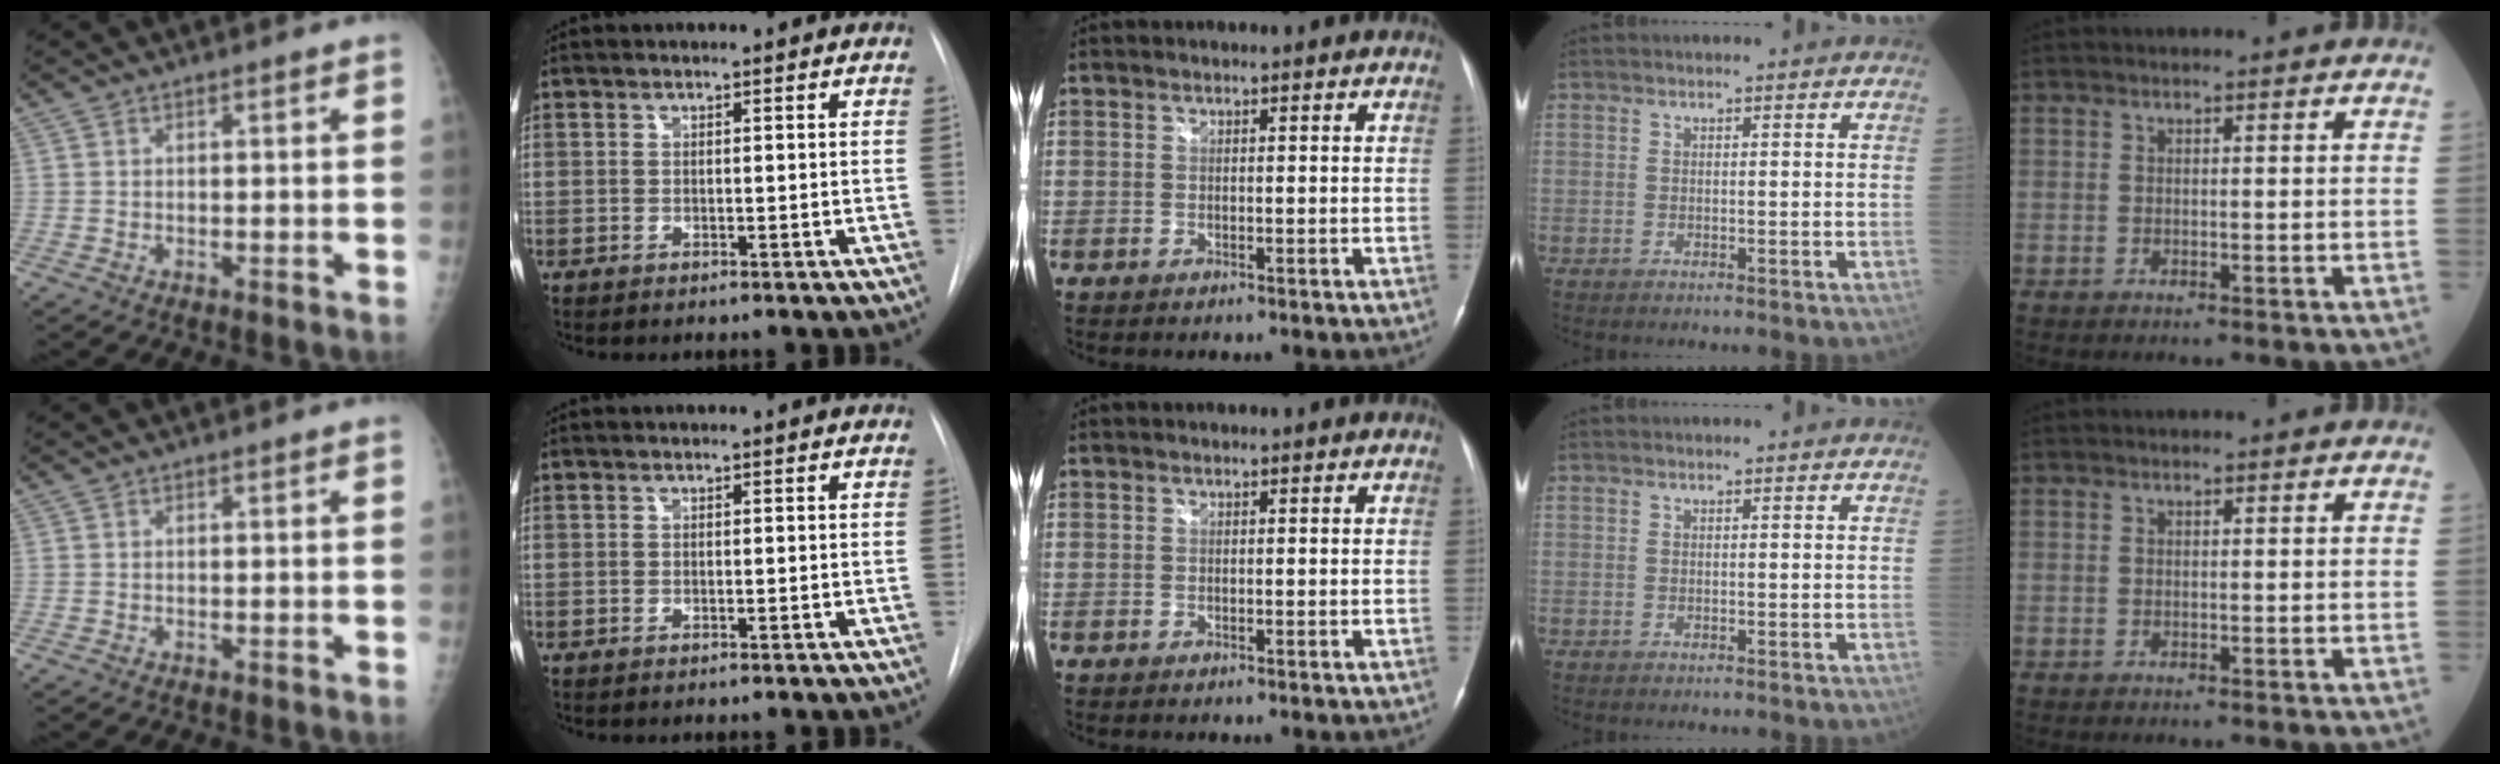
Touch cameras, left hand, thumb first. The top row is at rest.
{}